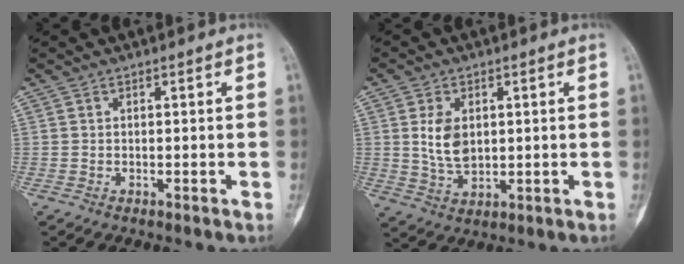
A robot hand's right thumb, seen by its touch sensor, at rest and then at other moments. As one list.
[{"total": 6.8, "force": [1.2, 4.4, 5.0], "torque": [-0.081, -0.009, 0.031]}]